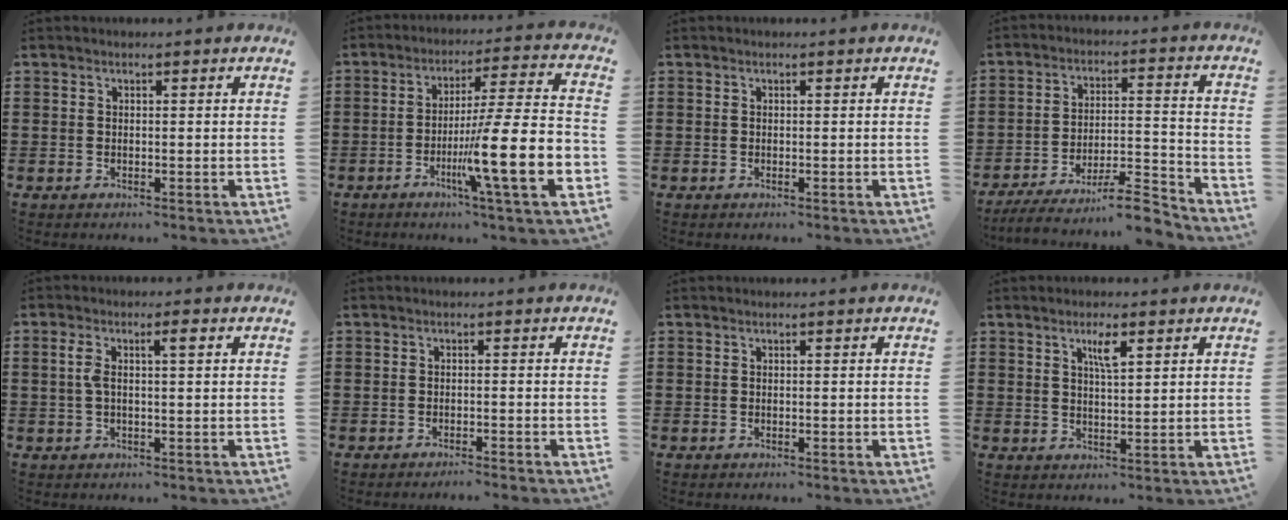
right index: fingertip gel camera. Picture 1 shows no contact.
{"total": 15.9, "force": [-5.3, 1.4, 14.9], "torque": [-0.241, -0.021, -0.092]}
{"total": 0.0}
{"total": 9.8, "force": [-8.4, 1.3, 4.9], "torque": [-0.069, 0.017, -0.157]}
{"total": 3.4, "force": [0.7, 0.7, 3.2], "torque": [-0.063, 0.006, 0.008]}
{"total": 1.3, "force": [-1.2, -0.4, 0.3], "torque": [-0.007, -0.001, -0.024]}
{"total": 0.0}
{"total": 3.6, "force": [1.9, 0.8, 3.0], "torque": [-0.055, 0.004, 0.028]}